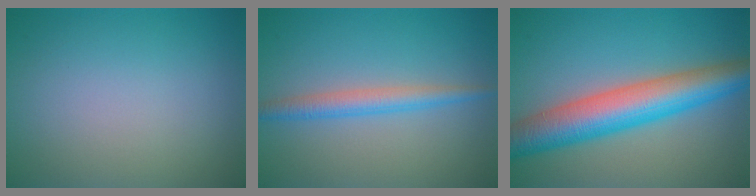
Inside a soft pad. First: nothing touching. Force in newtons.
{"total": 2.7, "press": 2.7, "slide": 0.1}
{"total": 8.6, "press": 8.6, "slide": 0.0}